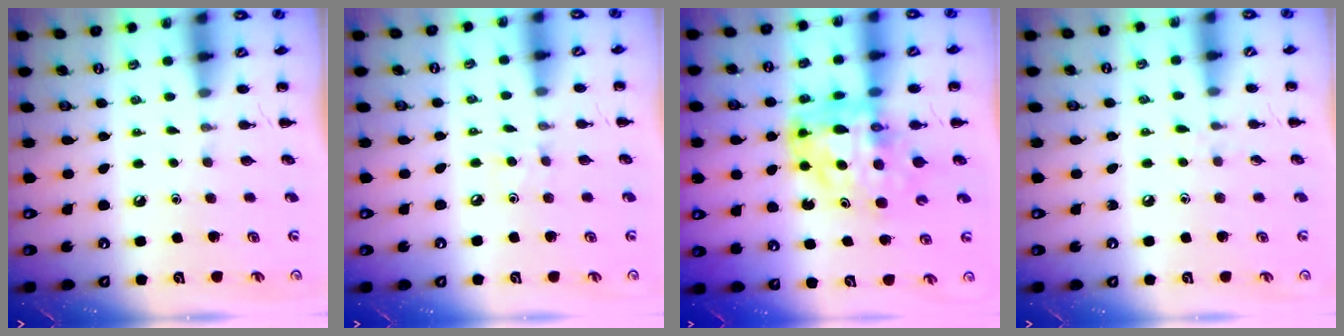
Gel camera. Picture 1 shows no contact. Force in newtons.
{"total": 4.0, "press": 3.8, "slide": 1.3}
{"total": 11.7, "press": 11.2, "slide": 3.3}
{"total": 3.7, "press": 3.4, "slide": 1.5}